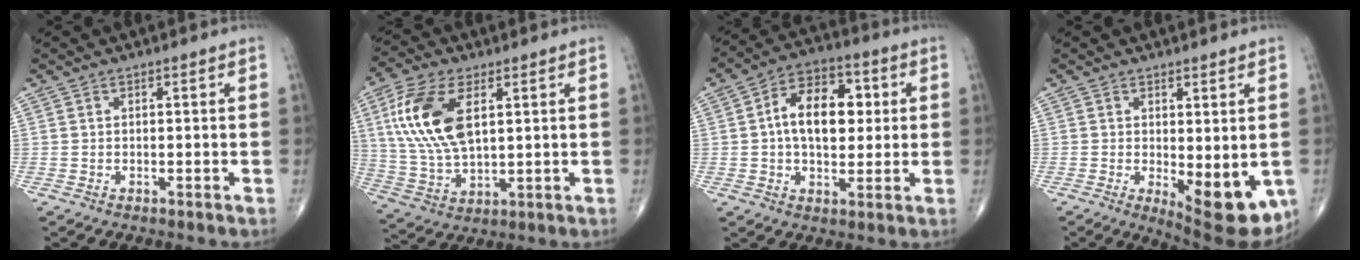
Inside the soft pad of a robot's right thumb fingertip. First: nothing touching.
{"total": 15.5, "force": [4.5, 7.8, 12.6], "torque": [-0.262, -0.008, 0.092]}
{"total": 13.3, "force": [1.7, 8.2, 10.3], "torque": [-0.138, 0.014, 0.020]}
{"total": 11.4, "force": [-2.2, 4.5, 10.2], "torque": [-0.116, -0.023, -0.016]}